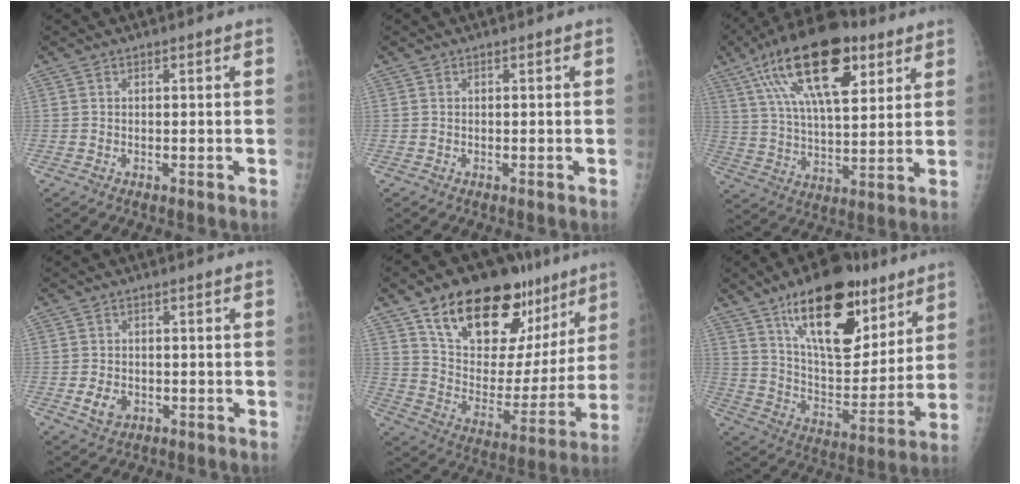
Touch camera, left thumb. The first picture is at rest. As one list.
[{"total": 0.0}, {"total": 22.2, "force": [10.7, 9.6, 16.9], "torque": [-0.279, -0.018, 0.183]}, {"total": 3.6, "force": [-0.9, 2.8, 2.1], "torque": [-0.030, 0.000, -0.009]}, {"total": 26.7, "force": [16.2, 14.2, 15.8], "torque": [-0.198, -0.041, 0.261]}, {"total": 23.6, "force": [13.7, 10.5, 16.1], "torque": [-0.205, -0.061, 0.228]}]